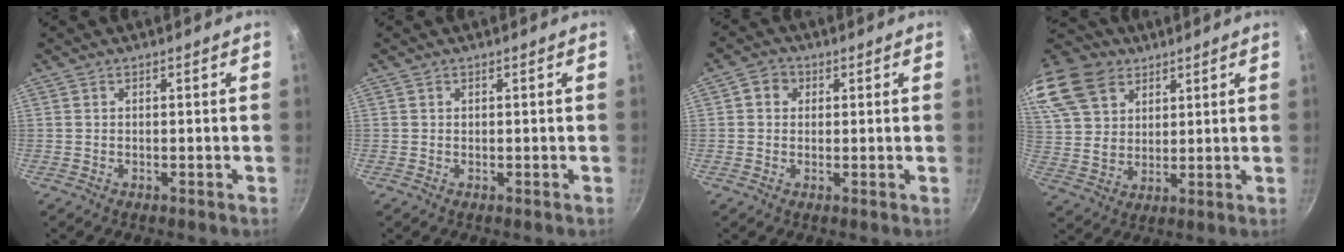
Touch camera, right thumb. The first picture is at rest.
{"total": 0.0}
{"total": 3.4, "force": [0.9, 3.0, 1.4], "torque": [-0.003, 0.001, 0.005]}
{"total": 19.1, "force": [11.5, 13.0, 8.0], "torque": [-0.167, -0.008, 0.222]}